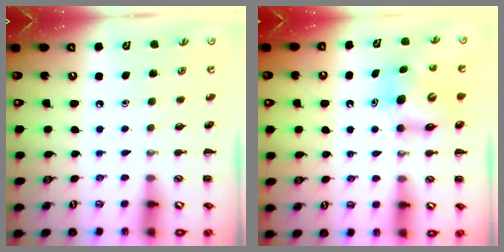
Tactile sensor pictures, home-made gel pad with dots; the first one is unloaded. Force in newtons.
{"total": 7.8, "press": 7.8, "slide": 0.9}